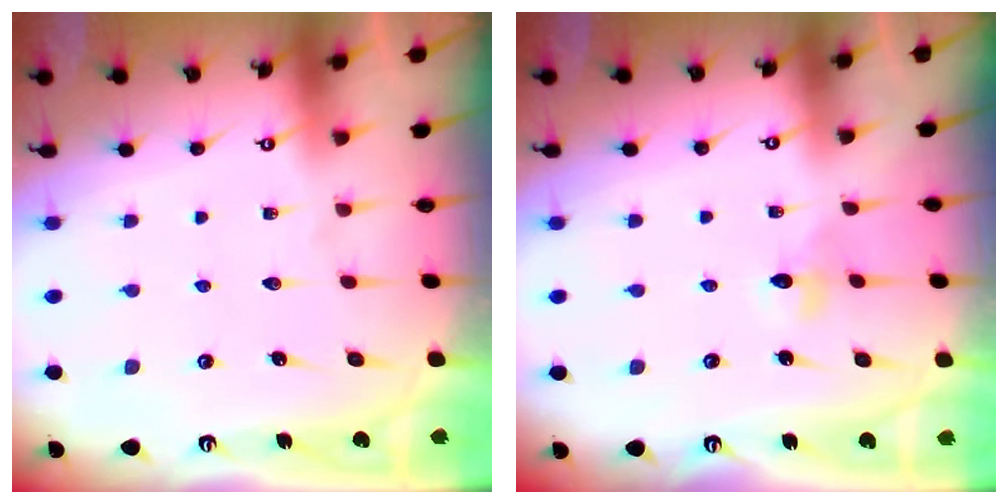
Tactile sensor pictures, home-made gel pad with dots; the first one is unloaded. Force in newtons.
{"total": 3.8, "press": 3.7, "slide": 0.6}